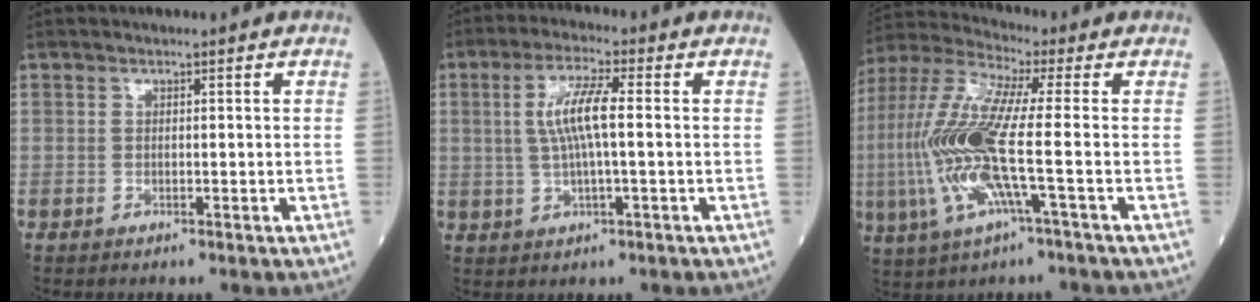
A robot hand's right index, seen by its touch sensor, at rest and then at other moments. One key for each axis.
{"total": 6.8, "fx": 0.8, "fy": 0.8, "fz": 6.7, "tx": -0.139, "ty": 0.008, "tz": 0.015}
{"total": 15.0, "fx": -2.2, "fy": 1.3, "fz": 14.8, "tx": -0.337, "ty": 0.001, "tz": -0.051}